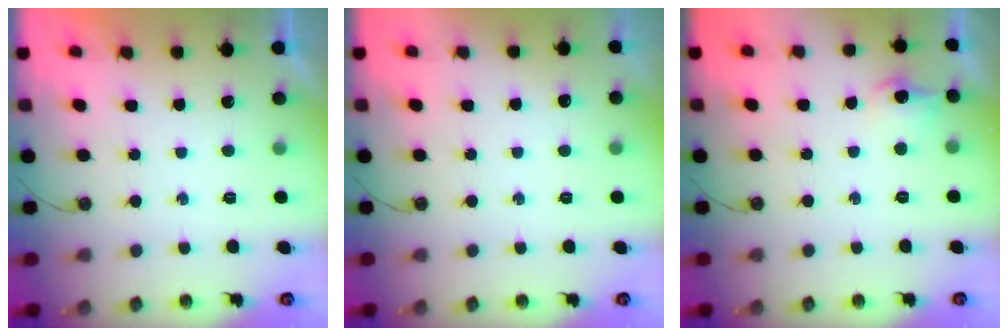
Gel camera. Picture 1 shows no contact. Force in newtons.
{"total": 13.3, "press": 4.4, "slide": 12.5}
{"total": 7.4, "press": 7.4, "slide": 0.7}